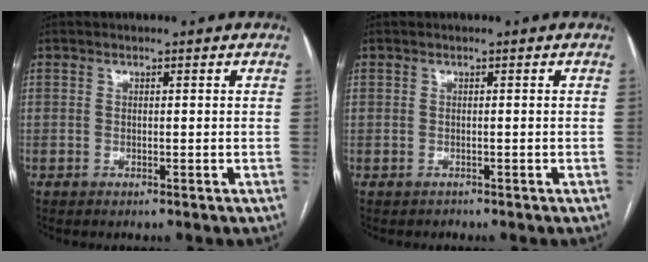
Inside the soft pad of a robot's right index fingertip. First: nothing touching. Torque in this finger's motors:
{"motor_torque": [-0.33, -0.09, -1.05, -0.21]}